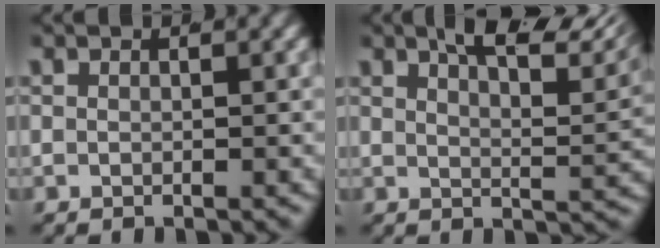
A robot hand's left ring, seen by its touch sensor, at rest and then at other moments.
{"total": 7.7, "force": [5.9, 1.2, 4.8], "torque": [-0.060, 0.012, 0.086]}